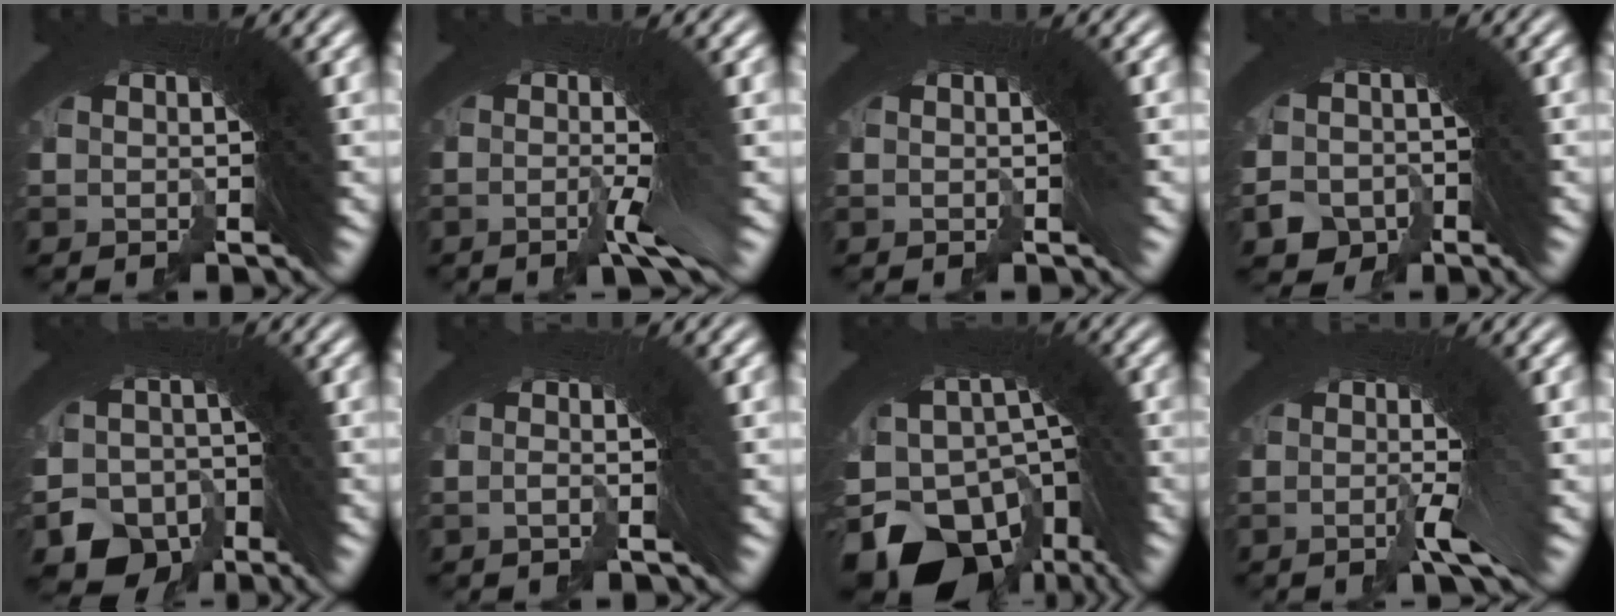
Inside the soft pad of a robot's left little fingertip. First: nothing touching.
{"total": 3.1, "force": [-1.3, -0.5, 2.8], "torque": [-0.033, 0.010, -0.028]}
{"total": 0.5, "force": [-0.2, -0.2, 0.4], "torque": [-0.005, 0.006, -0.004]}
{"total": 5.6, "force": [-3.1, 4.5, 1.3], "torque": [-0.034, -0.031, -0.045]}
{"total": 13.7, "force": [-4.6, 11.0, 6.7], "torque": [-0.178, -0.075, -0.059]}
{"total": 1.6, "force": [-1.1, -0.7, 0.9], "torque": [-0.011, 0.011, -0.023]}
{"total": 15.7, "force": [-5.8, 10.3, 10.2], "torque": [-0.239, -0.067, -0.062]}
{"total": 2.7, "force": [-1.0, -0.7, 2.4], "torque": [-0.028, 0.013, -0.025]}